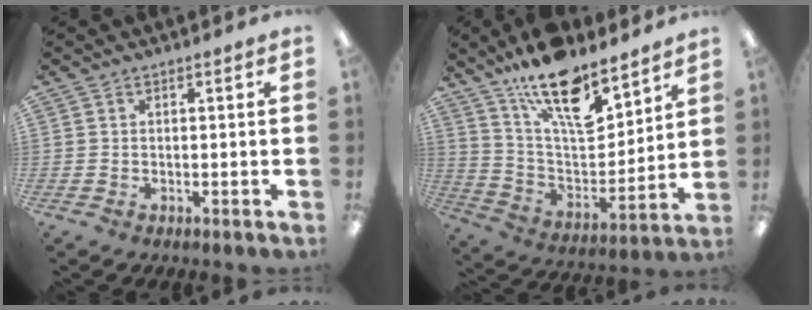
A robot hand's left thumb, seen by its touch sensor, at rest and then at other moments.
{"total": 18.5, "force": [13.0, 7.1, 11.1], "torque": [-0.190, -0.083, 0.226]}